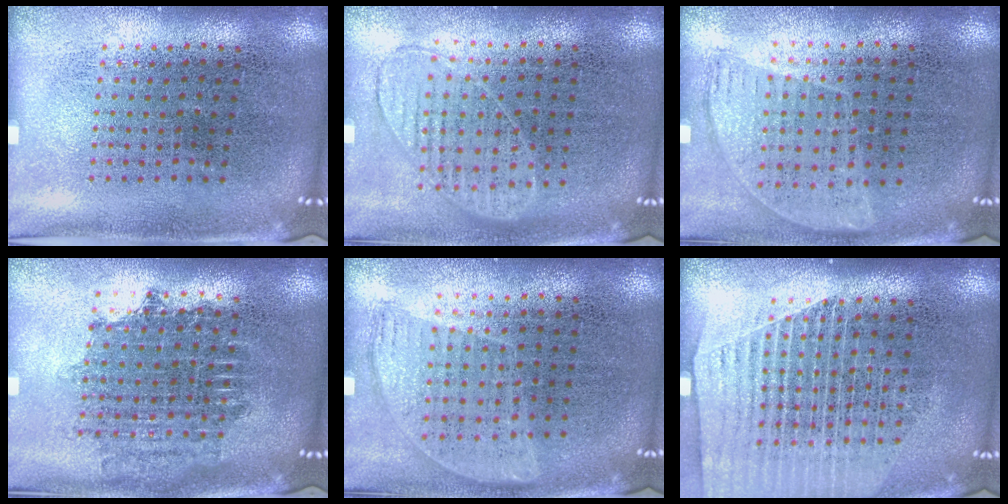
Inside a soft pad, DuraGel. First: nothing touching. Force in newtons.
{"total": 0.9, "press": 0.9, "slide": 0.4}
{"total": 0.9, "press": 0.8, "slide": 0.5}
{"total": 1.8, "press": 1.5, "slide": 1.0}
{"total": 1.0, "press": 0.8, "slide": 0.5}
{"total": 1.7, "press": 1.6, "slide": 0.6}